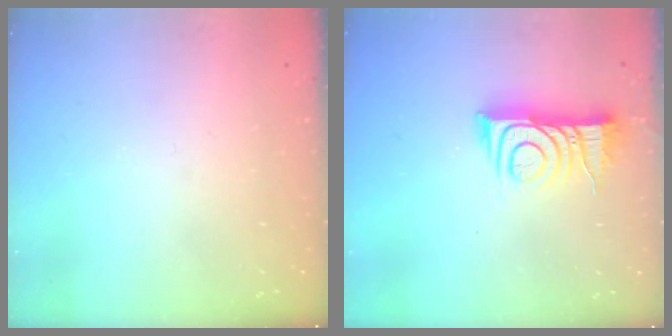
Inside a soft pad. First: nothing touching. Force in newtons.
{"total": 10.8, "press": 10.8, "slide": 0.2}